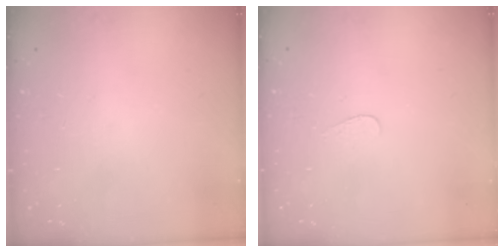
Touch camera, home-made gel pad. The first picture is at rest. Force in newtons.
{"total": 3.5, "press": 3.5, "slide": 0.3}